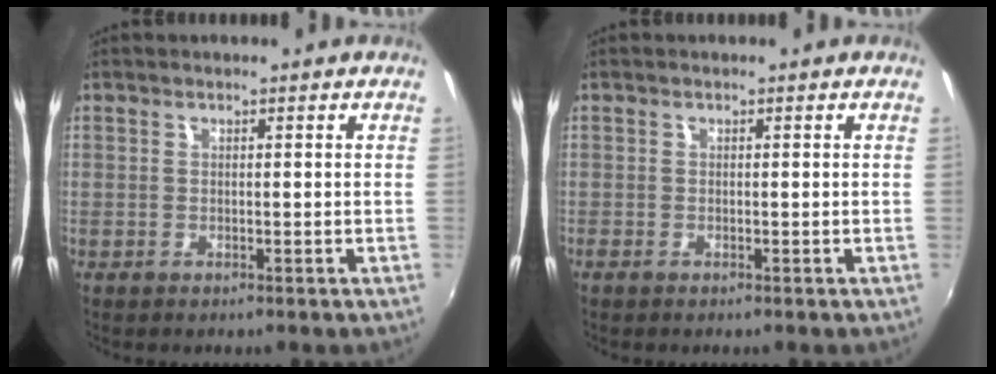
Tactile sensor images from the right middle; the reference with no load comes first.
{"total": 0.0}